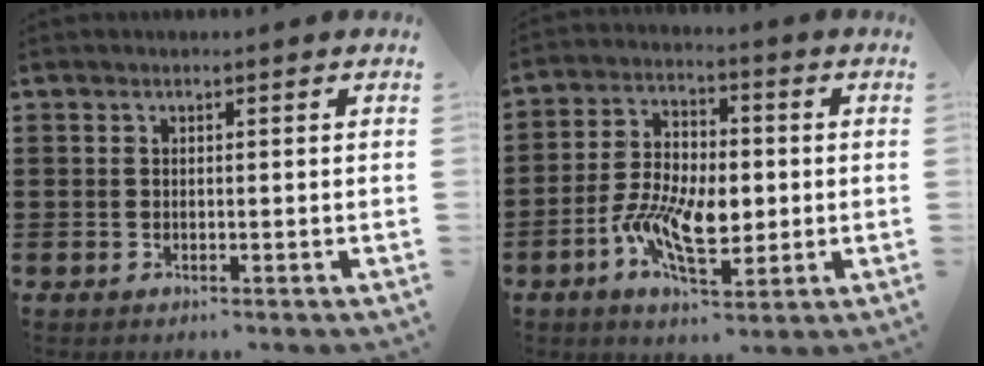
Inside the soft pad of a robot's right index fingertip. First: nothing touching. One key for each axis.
{"total": 10.3, "fx": -2.4, "fy": 5.3, "fz": 8.5, "tx": -0.183, "ty": 0.001, "tz": -0.044}